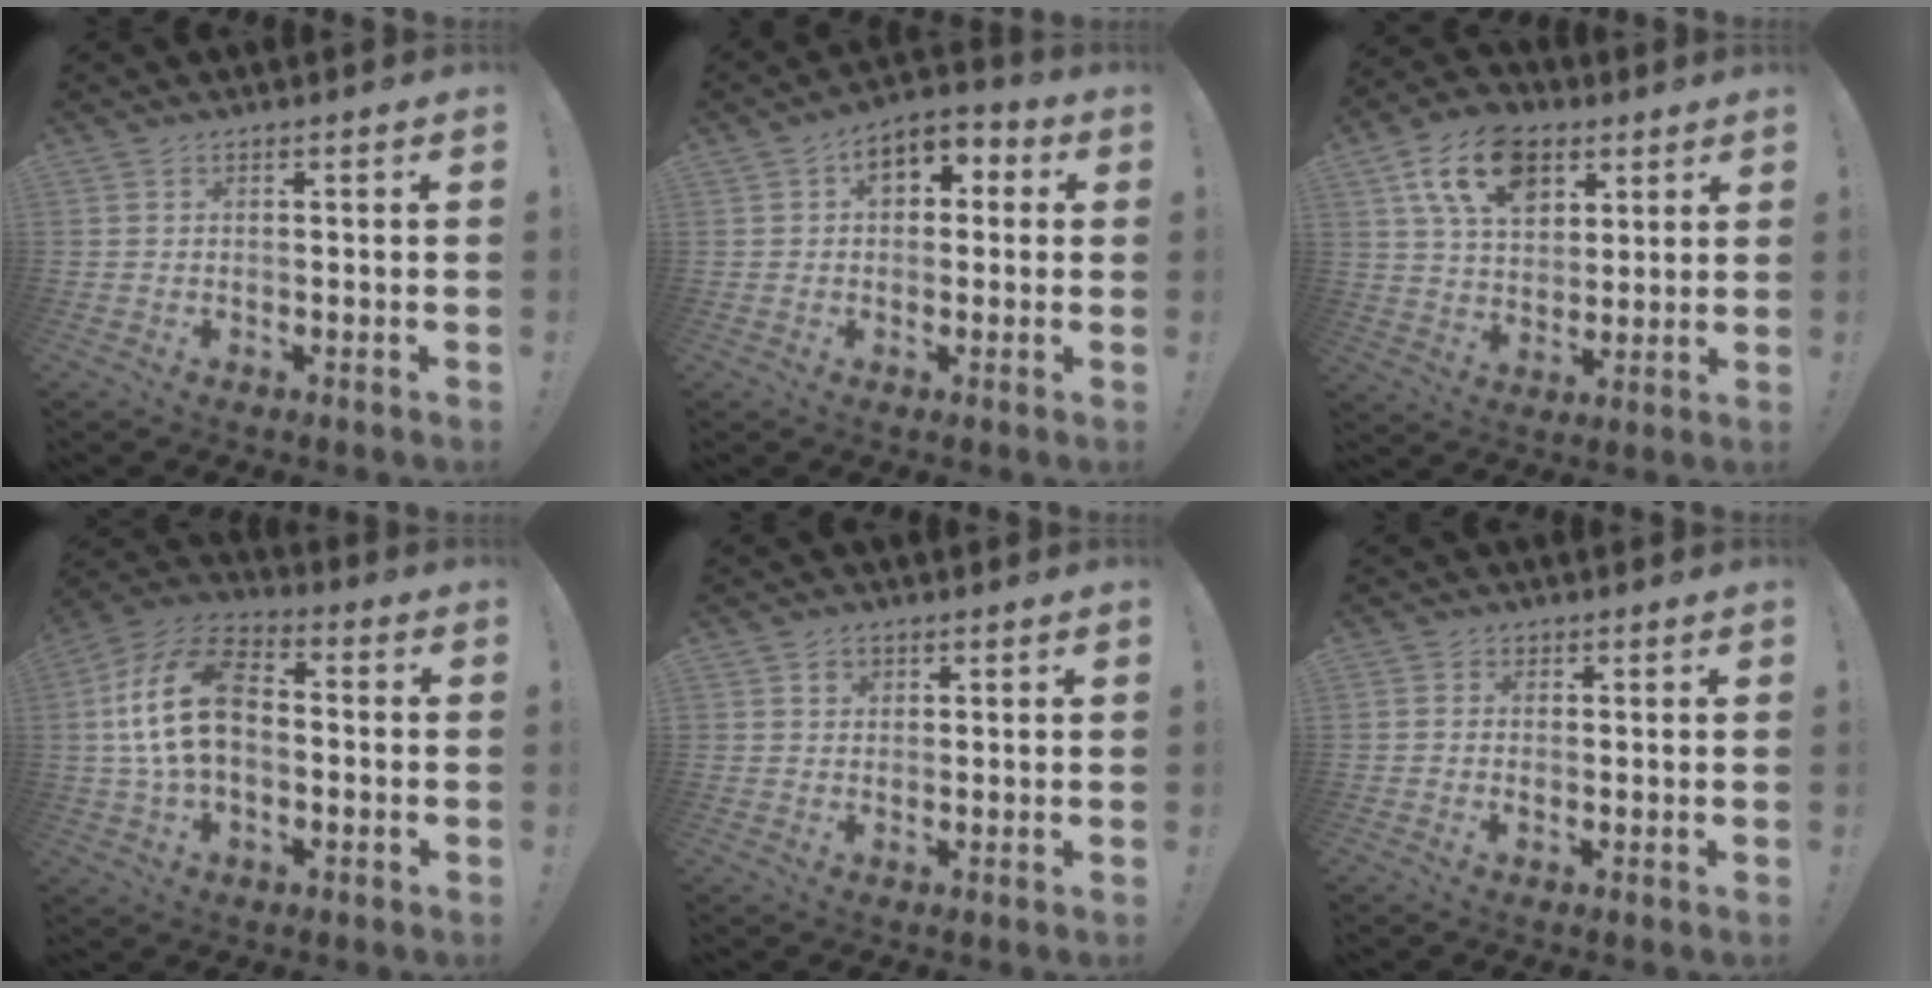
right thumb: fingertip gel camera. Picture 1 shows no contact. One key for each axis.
{"total": 7.2, "fx": 1.8, "fy": 5.3, "fz": 4.6, "tx": -0.062, "ty": 0.004, "tz": 0.034}
{"total": 16.7, "fx": 8.0, "fy": 10.9, "fz": 9.8, "tx": -0.154, "ty": -0.030, "tz": 0.151}
{"total": 18.4, "fx": 0.7, "fy": 12.0, "fz": 13.9, "tx": -0.257, "ty": 0.019, "tz": 0.015}
{"total": 2.4, "fx": 1.0, "fy": 2.1, "fz": 0.6, "tx": -0.001, "ty": -0.003, "tz": 0.015}
{"total": 1.9, "fx": 0.0, "fy": 1.7, "fz": 0.8, "tx": -0.008, "ty": 0.000, "tz": -0.002}